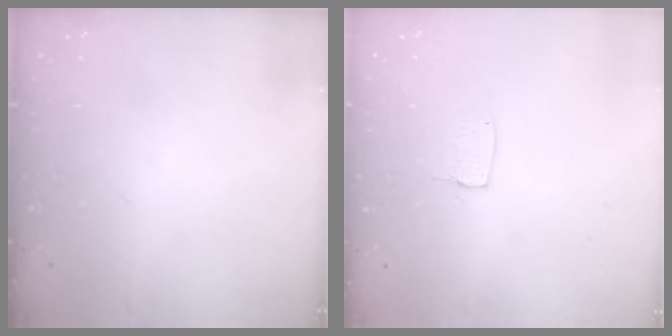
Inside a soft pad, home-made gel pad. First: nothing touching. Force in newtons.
{"total": 3.3, "press": 3.3, "slide": 0.1}